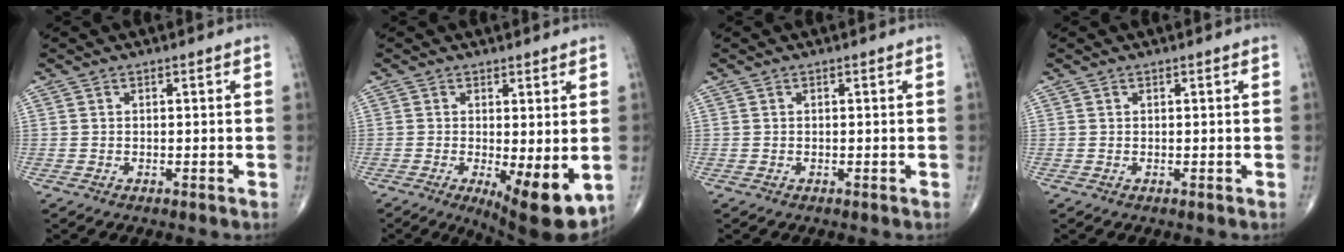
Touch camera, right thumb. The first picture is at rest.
{"total": 10.1, "force": [-2.2, 3.2, 9.4], "torque": [-0.131, -0.025, -0.023]}
{"total": 0.0}
{"total": 0.0}